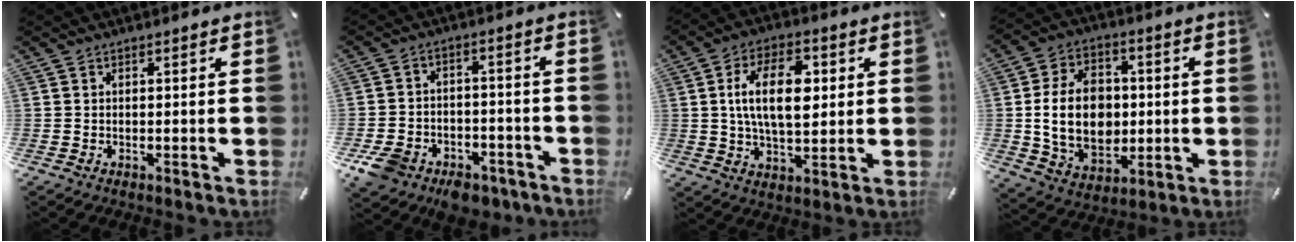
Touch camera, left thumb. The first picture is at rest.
{"total": 8.9, "force": [-5.6, 6.0, 3.5], "torque": [-0.060, 0.045, -0.097]}
{"total": 14.4, "force": [2.4, 8.0, 11.7], "torque": [-0.209, 0.004, 0.037]}
{"total": 16.5, "force": [0.0, 12.4, 10.9], "torque": [-0.223, 0.012, 0.001]}